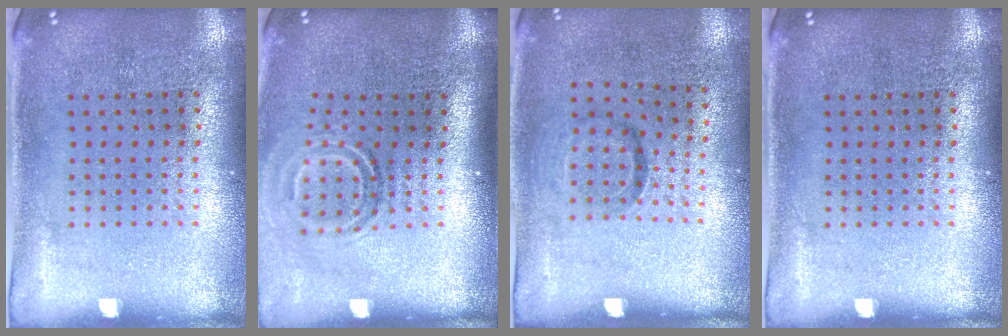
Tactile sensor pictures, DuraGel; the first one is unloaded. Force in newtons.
{"total": 1.8, "press": 1.1, "slide": 1.4}
{"total": 1.0, "press": 0.6, "slide": 0.8}
{"total": 0.0}